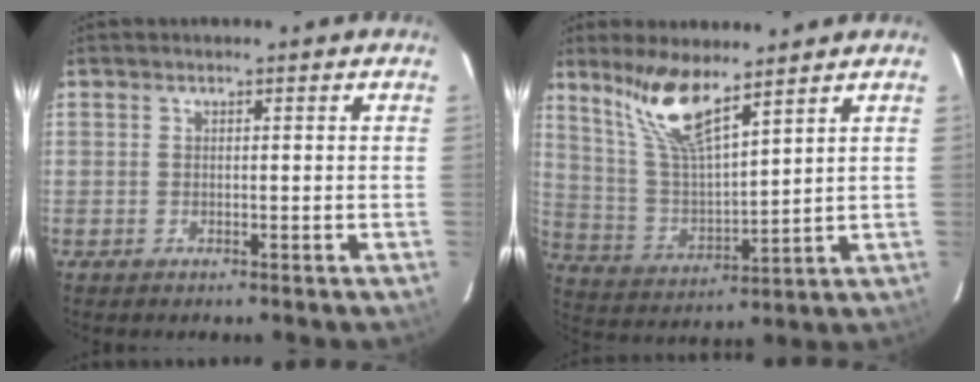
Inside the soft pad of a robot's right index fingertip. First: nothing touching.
{"total": 11.6, "force": [8.5, 2.0, 7.6], "torque": [-0.150, 0.003, 0.180]}